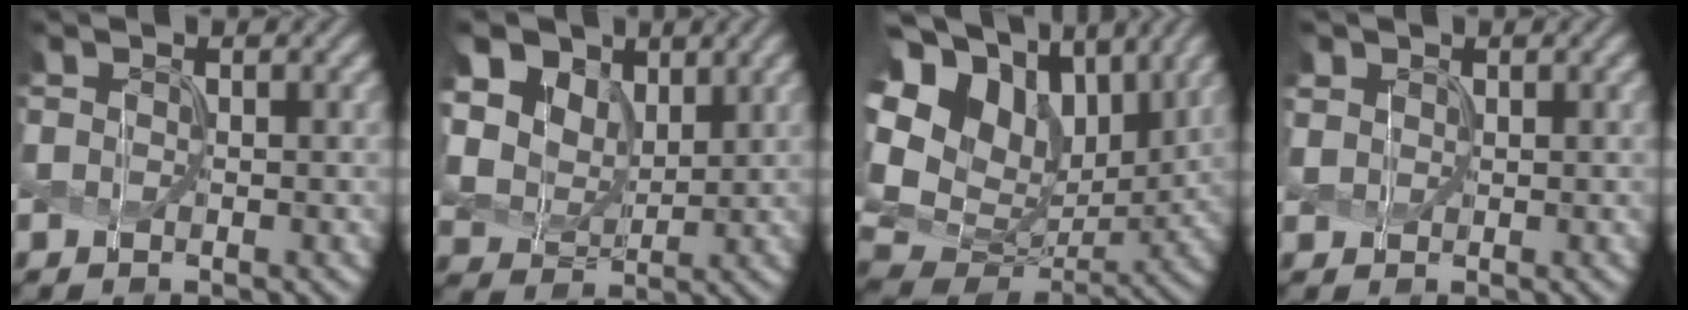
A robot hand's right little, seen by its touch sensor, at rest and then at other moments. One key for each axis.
{"total": 10.8, "fx": 5.5, "fy": 7.7, "fz": 5.3, "tx": -0.139, "ty": 0.024, "tz": 0.095}
{"total": 17.8, "fx": 6.9, "fy": 12.3, "fz": 10.8, "tx": -0.239, "ty": 0.030, "tz": 0.141}
{"total": 1.2, "fx": 0.7, "fy": 1.0, "fz": 0.1, "tx": -0.008, "ty": 0.002, "tz": 0.014}